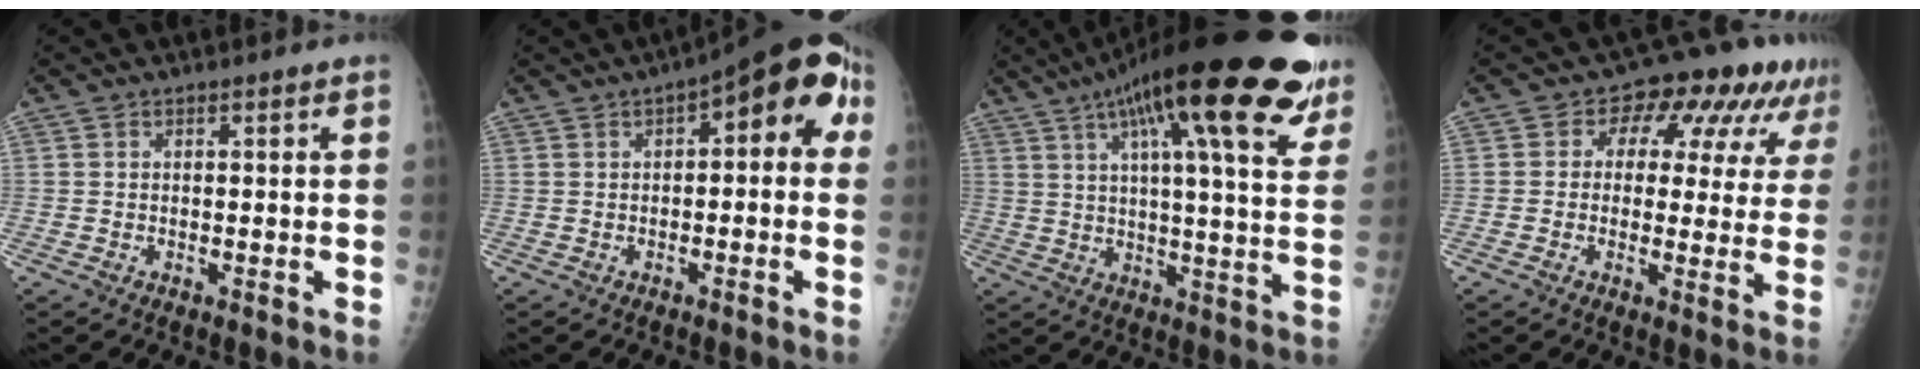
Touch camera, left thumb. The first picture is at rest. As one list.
[{"total": 11.5, "force": [2.5, 5.0, 10.0], "torque": [-0.096, 0.032, 0.019]}, {"total": 27.2, "force": [16.5, 6.0, 20.7], "torque": [-0.296, -0.020, 0.225]}, {"total": 12.4, "force": [5.7, 7.9, 7.6], "torque": [-0.048, 0.005, 0.062]}]